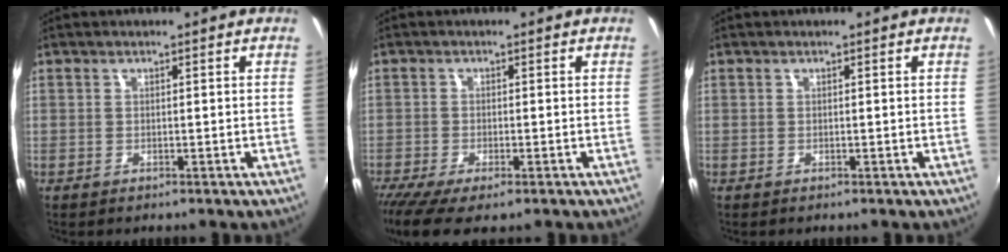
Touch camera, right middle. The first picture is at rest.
{"total": 7.1, "force": [-4.9, 1.7, 4.8], "torque": [-0.114, -0.036, -0.085]}
{"total": 0.0}